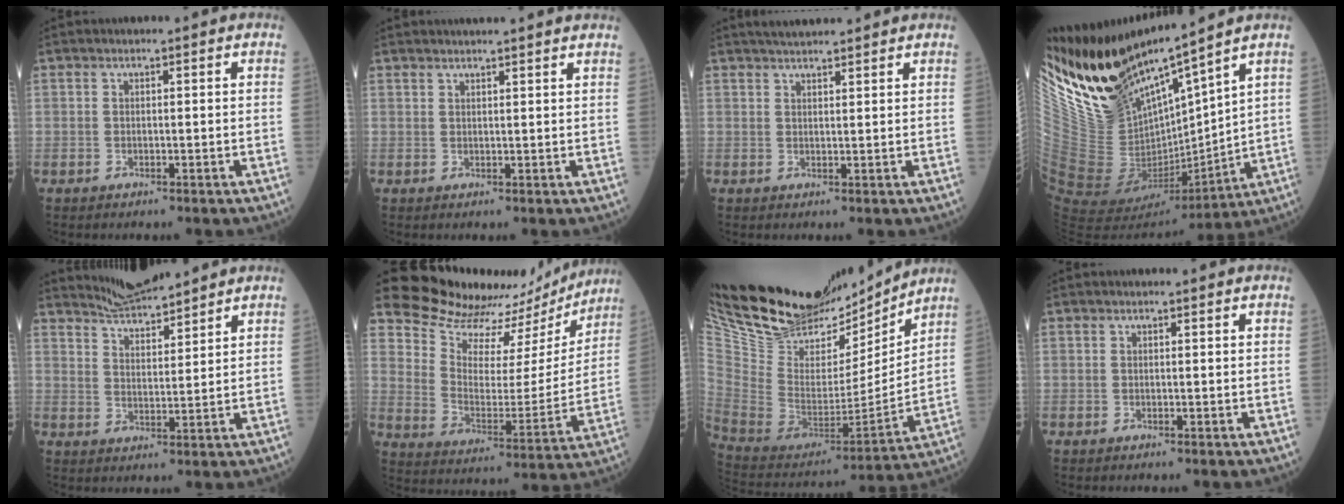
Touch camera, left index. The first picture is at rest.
{"total": 6.4, "force": [6.0, -0.2, 2.1], "torque": [-0.025, 0.023, 0.064]}
{"total": 5.3, "force": [4.8, 0.4, 2.1], "torque": [-0.030, 0.030, 0.076]}
{"total": 16.4, "force": [14.7, 1.7, 7.3], "torque": [-0.136, -0.036, 0.302]}
{"total": 6.1, "force": [6.0, 0.2, 1.0], "torque": [-0.029, 0.009, 0.116]}
{"total": 20.1, "force": [18.9, 5.1, 4.6], "torque": [-0.071, -0.032, 0.262]}
{"total": 25.0, "force": [21.9, 7.1, 9.6], "torque": [-0.179, -0.023, 0.371]}
{"total": 0.0}